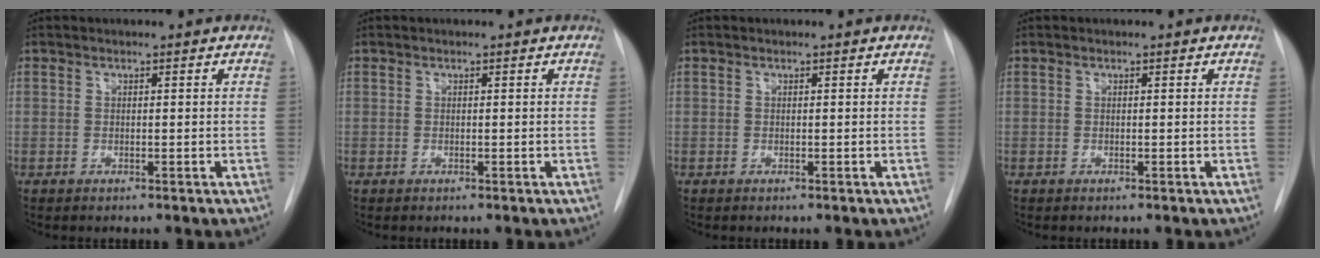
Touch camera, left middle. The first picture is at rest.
{"total": 0.0}
{"total": 0.0}
{"total": 0.0}